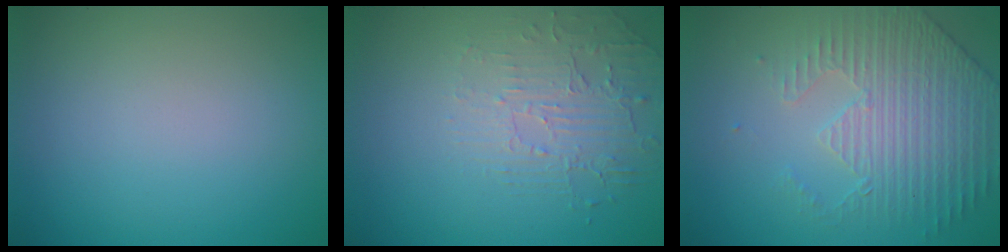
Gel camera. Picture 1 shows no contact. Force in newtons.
{"total": 2.1, "press": 1.3, "slide": 1.7}
{"total": 4.4, "press": 3.5, "slide": 2.6}